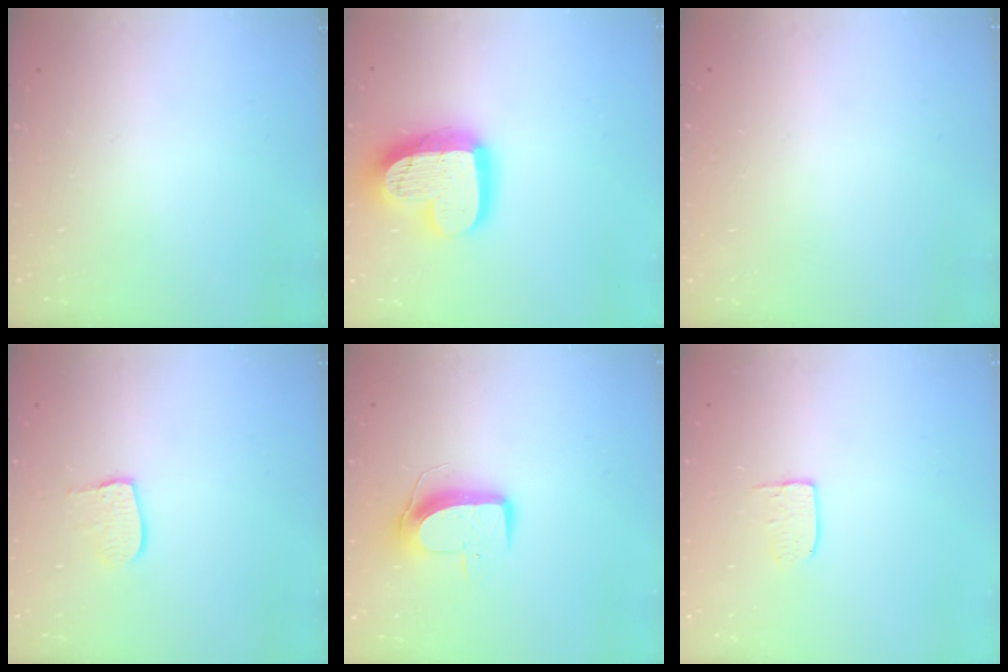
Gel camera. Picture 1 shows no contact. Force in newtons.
{"total": 18.7, "press": 18.6, "slide": 1.5}
{"total": 0.0}
{"total": 8.2, "press": 8.2, "slide": 0.7}
{"total": 9.5, "press": 9.5, "slide": 0.5}
{"total": 4.3, "press": 4.3, "slide": 0.3}